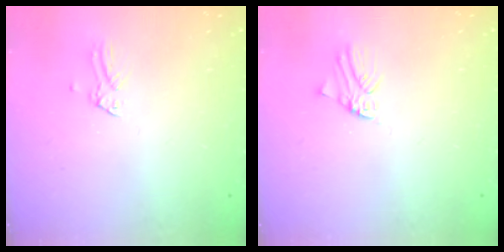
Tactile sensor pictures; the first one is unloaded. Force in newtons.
{"total": 0.0}